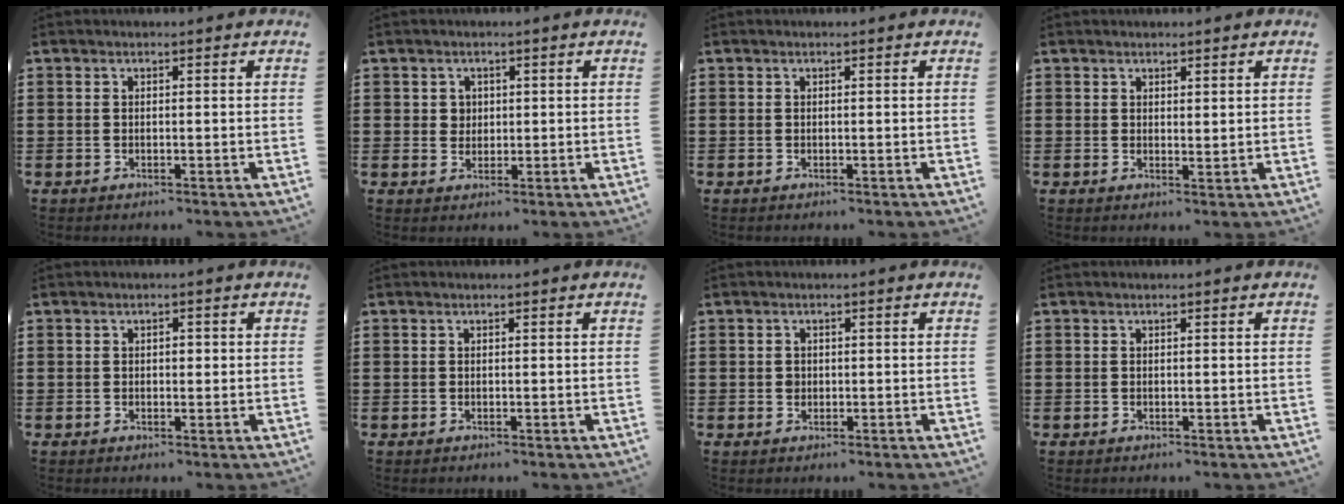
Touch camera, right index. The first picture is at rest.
{"total": 1.8, "force": [0.6, 1.6, 0.5], "torque": [-0.017, 0.007, 0.012]}
{"total": 0.0}
{"total": 1.1, "force": [1.1, 0.2, 0.1], "torque": [-0.003, 0.000, 0.021]}
{"total": 1.0, "force": [0.1, 0.6, 0.8], "torque": [-0.015, 0.005, 0.000]}
{"total": 0.0}
{"total": 1.0, "force": [0.0, 0.9, 0.5], "torque": [-0.012, 0.004, 0.000]}
{"total": 0.0}